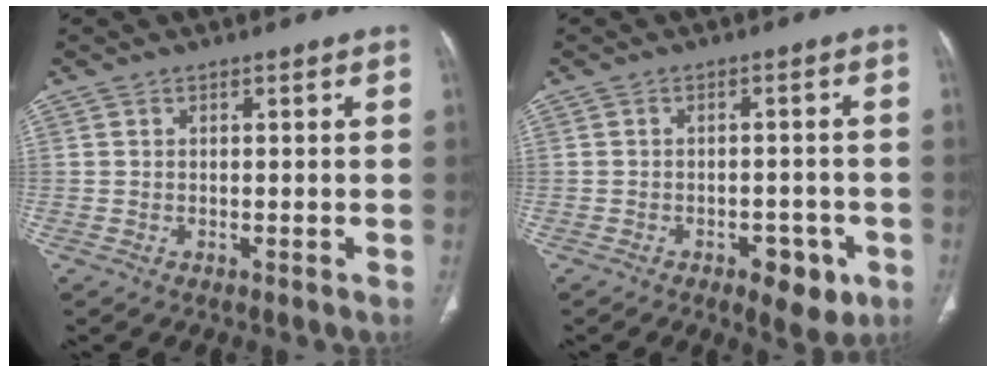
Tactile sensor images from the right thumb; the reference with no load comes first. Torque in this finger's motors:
{"motor_torque": [0.91, 1.02, -0.13, 0.01, 0.03]}